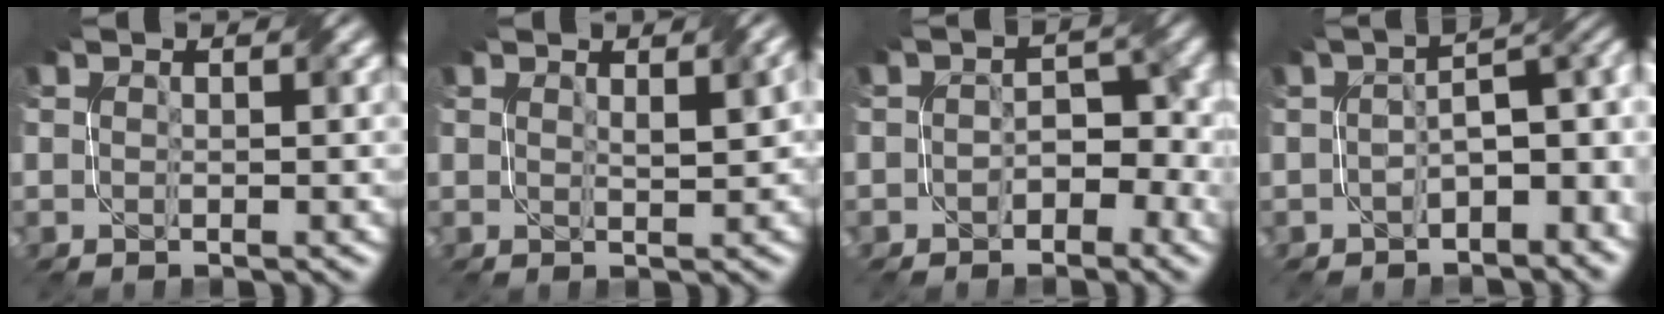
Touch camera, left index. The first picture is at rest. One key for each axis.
{"total": 2.1, "fx": 1.1, "fy": 0.5, "fz": 1.7, "tx": -0.019, "ty": 0.008, "tz": 0.027}
{"total": 3.2, "fx": -1.1, "fy": 2.2, "fz": 2.0, "tx": -0.017, "ty": 0.006, "tz": -0.014}
{"total": 6.0, "fx": -1.4, "fy": 3.4, "fz": 4.8, "tx": -0.051, "ty": 0.006, "tz": -0.019}